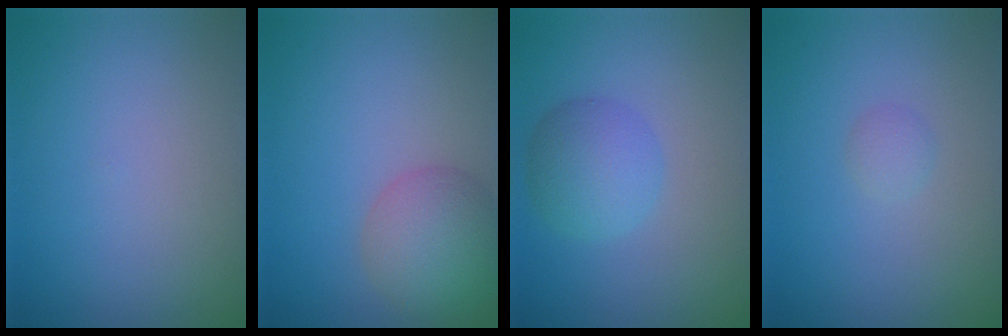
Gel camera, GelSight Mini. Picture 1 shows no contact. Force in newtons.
{"total": 4.9, "press": 4.9, "slide": 0.2}
{"total": 3.7, "press": 3.7, "slide": 0.1}
{"total": 0.9, "press": 0.9, "slide": 0.0}